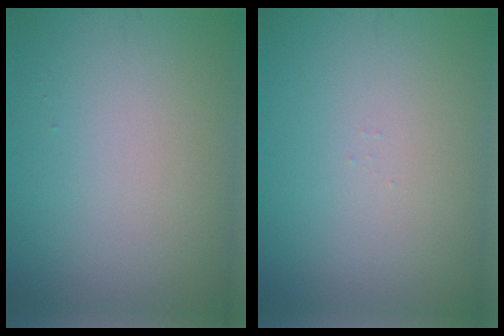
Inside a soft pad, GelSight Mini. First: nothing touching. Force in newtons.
{"total": 0.0}